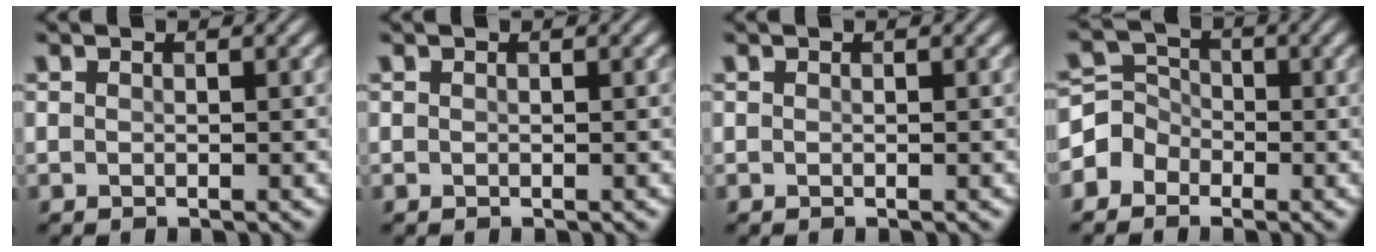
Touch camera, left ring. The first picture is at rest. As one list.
[{"total": 0.0}, {"total": 0.0}, {"total": 3.0, "force": [-1.5, 2.5, 0.6], "torque": [0.004, 0.009, -0.041]}]